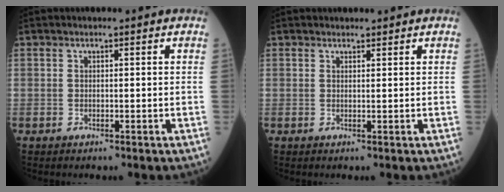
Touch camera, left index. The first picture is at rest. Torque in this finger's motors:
{"motor_torque": [0.05, -0.42, -0.29, 0.00]}